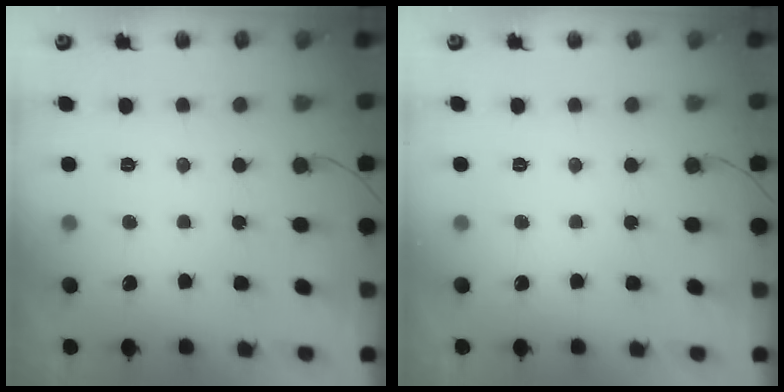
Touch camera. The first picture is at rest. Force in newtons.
{"total": 0.0}